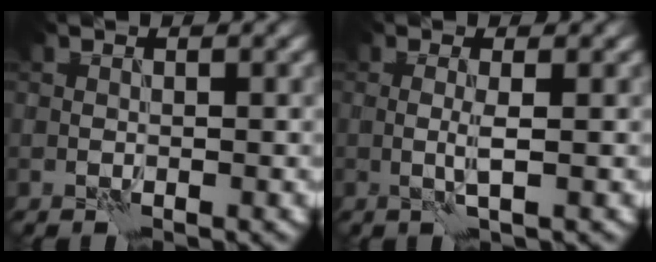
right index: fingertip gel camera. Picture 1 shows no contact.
{"total": 1.5, "force": [0.1, 0.0, 1.5], "torque": [-0.032, -0.003, -0.002]}